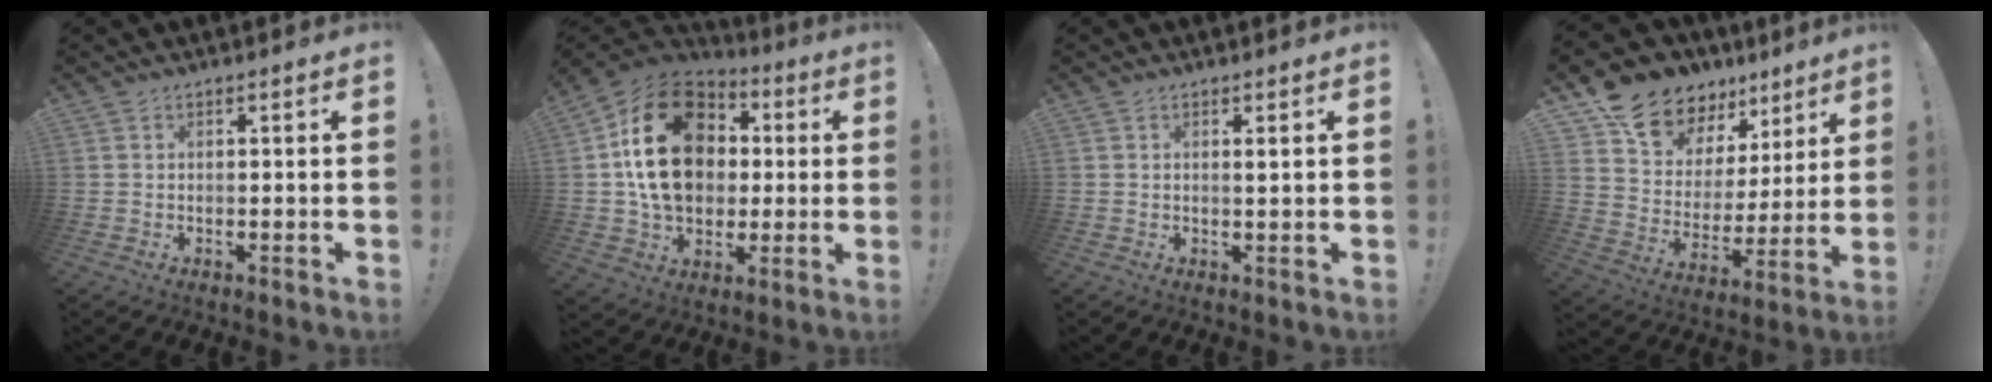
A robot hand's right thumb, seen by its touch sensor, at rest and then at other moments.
{"total": 23.5, "force": [3.2, 18.0, 14.8], "torque": [-0.246, 0.017, 0.076]}
{"total": 1.2, "force": [0.5, 0.0, 1.1], "torque": [-0.008, -0.007, 0.004]}
{"total": 14.1, "force": [11.1, 7.9, 3.7], "torque": [-0.065, -0.086, 0.208]}